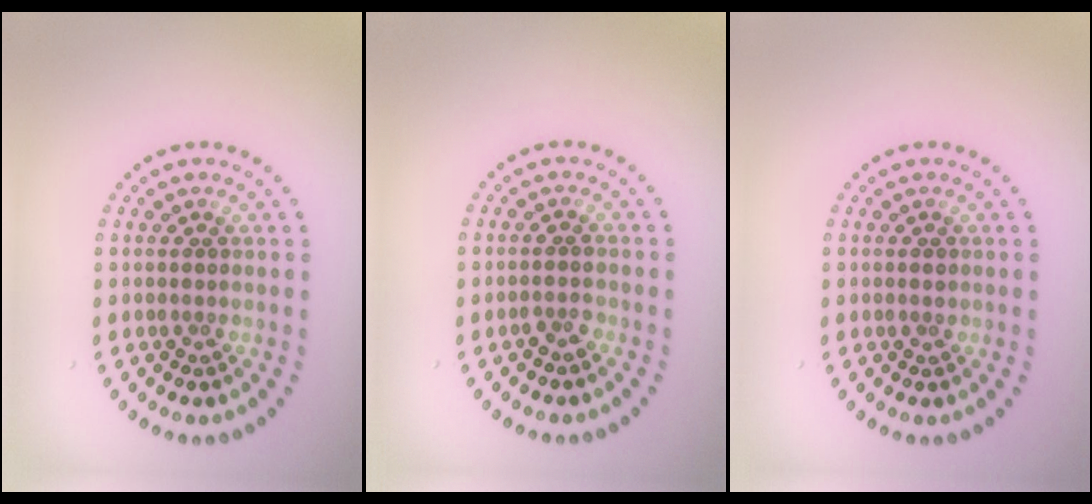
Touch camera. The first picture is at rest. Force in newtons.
{"total": 1.2, "press": 1.1, "slide": 0.3}
{"total": 0.8, "press": 0.8, "slide": 0.2}